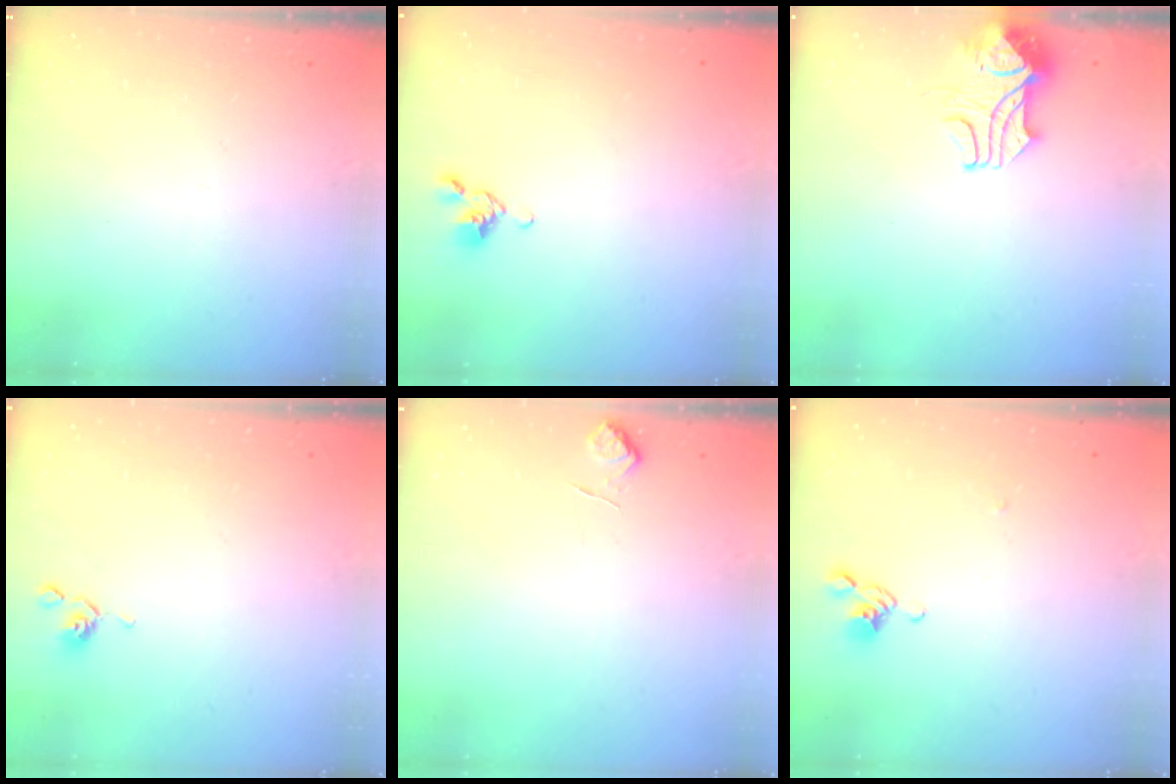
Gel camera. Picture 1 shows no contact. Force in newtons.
{"total": 5.9, "press": 5.9, "slide": 0.6}
{"total": 2.4, "press": 2.2, "slide": 1.0}
{"total": 1.8, "press": 1.8, "slide": 0.2}
{"total": 1.7, "press": 1.3, "slide": 1.0}
{"total": 5.7, "press": 5.6, "slide": 0.6}